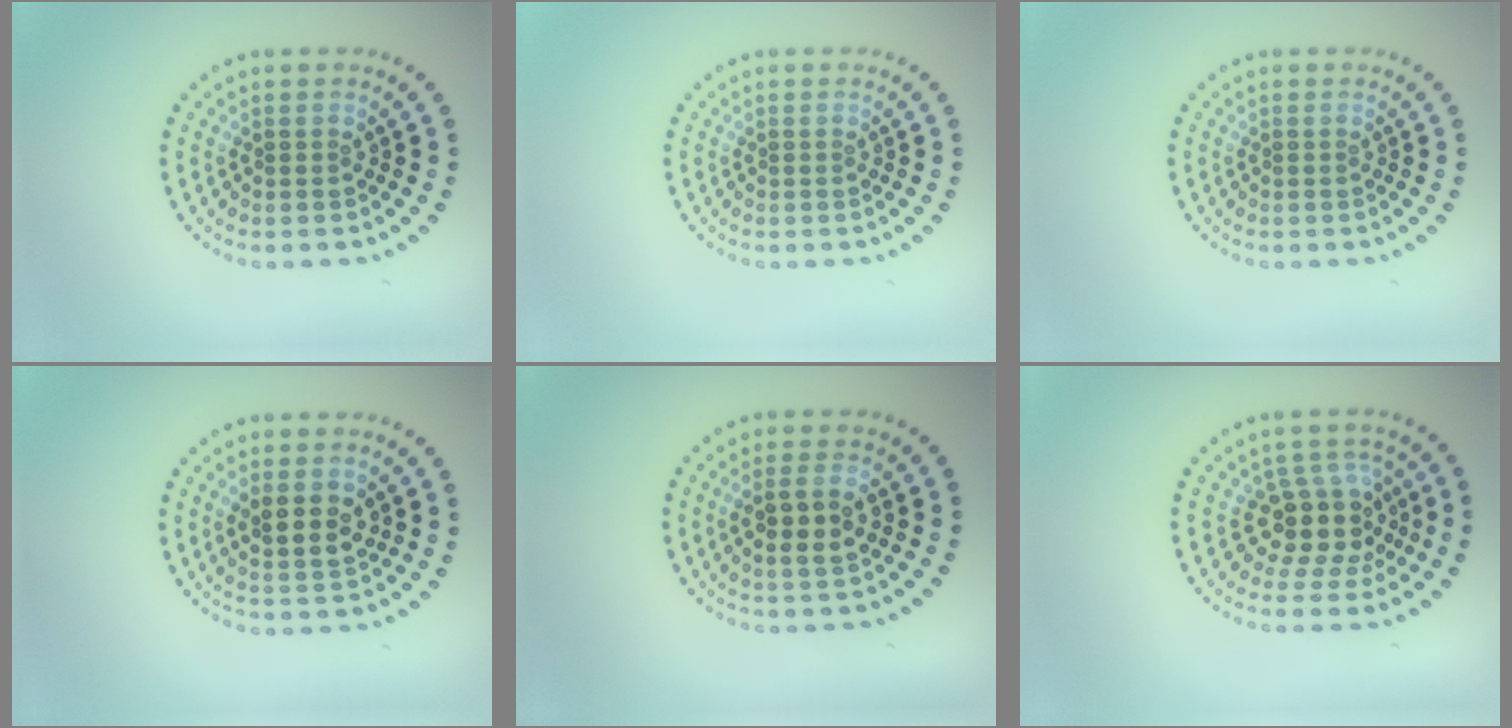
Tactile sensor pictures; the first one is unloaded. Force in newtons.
{"total": 0.0}
{"total": 0.0}
{"total": 2.7, "press": 2.5, "slide": 1.0}
{"total": 2.7, "press": 2.6, "slide": 0.7}
{"total": 4.0, "press": 3.4, "slide": 2.2}